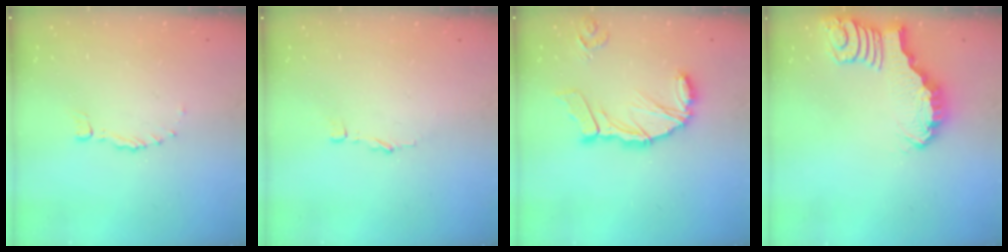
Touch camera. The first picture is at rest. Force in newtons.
{"total": 3.2, "press": 3.2, "slide": 0.3}
{"total": 14.2, "press": 14.1, "slide": 1.6}
{"total": 2.6, "press": 2.6, "slide": 0.4}